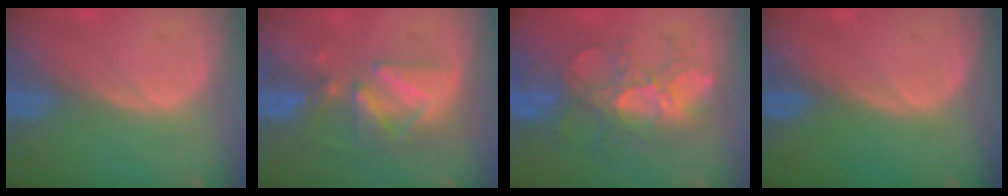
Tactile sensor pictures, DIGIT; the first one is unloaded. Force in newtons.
{"total": 8.4, "press": 7.7, "slide": 3.3}
{"total": 10.1, "press": 9.2, "slide": 4.0}
{"total": 0.0}